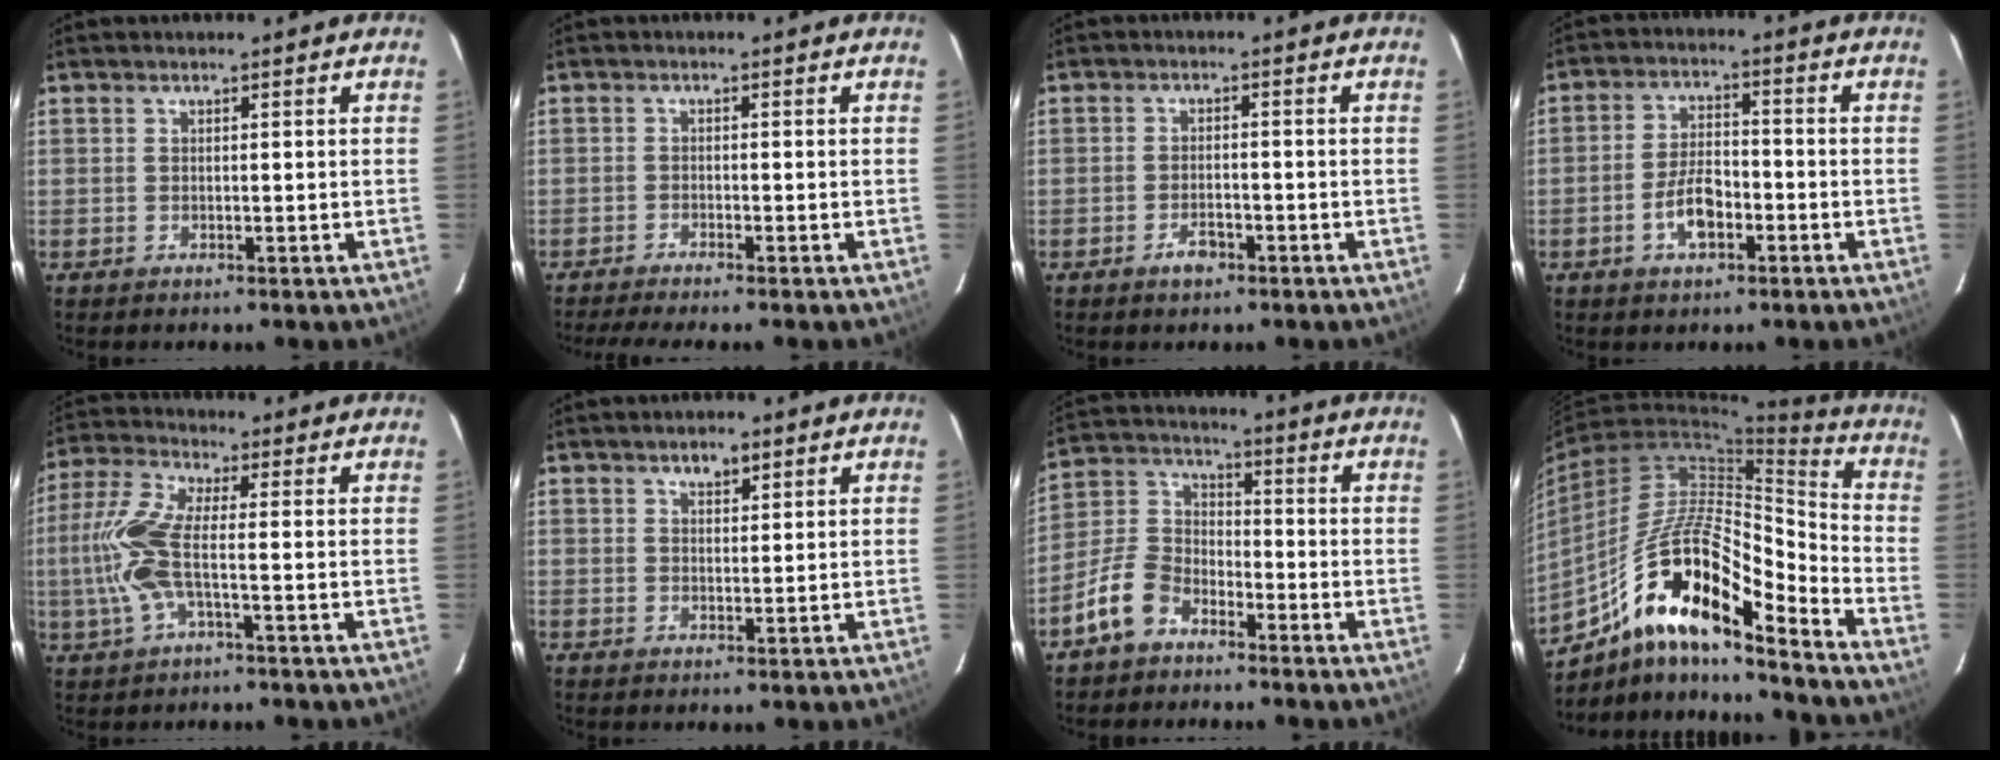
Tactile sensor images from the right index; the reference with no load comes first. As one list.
[{"total": 4.1, "force": [-3.7, -0.5, 1.7], "torque": [-0.044, -0.007, -0.065]}, {"total": 3.1, "force": [-2.0, 1.6, 1.9], "torque": [-0.040, 0.001, -0.033]}, {"total": 6.9, "force": [-2.9, 3.4, 5.2], "torque": [-0.106, 0.009, -0.048]}, {"total": 9.7, "force": [-1.6, 2.5, 9.2], "torque": [-0.215, 0.003, -0.033]}, {"total": 2.6, "force": [1.6, 1.4, 1.5], "torque": [-0.020, 0.007, 0.026]}, {"total": 9.2, "force": [-6.2, 5.4, 4.1], "torque": [-0.095, 0.027, -0.124]}, {"total": 19.2, "force": [-11.8, 4.8, 14.3], "torque": [-0.261, 0.002, -0.227]}]